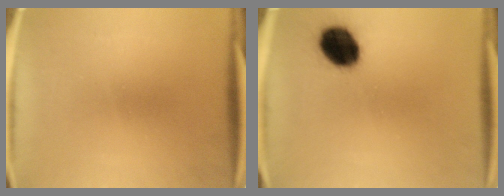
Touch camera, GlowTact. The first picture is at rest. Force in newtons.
{"total": 11.8}